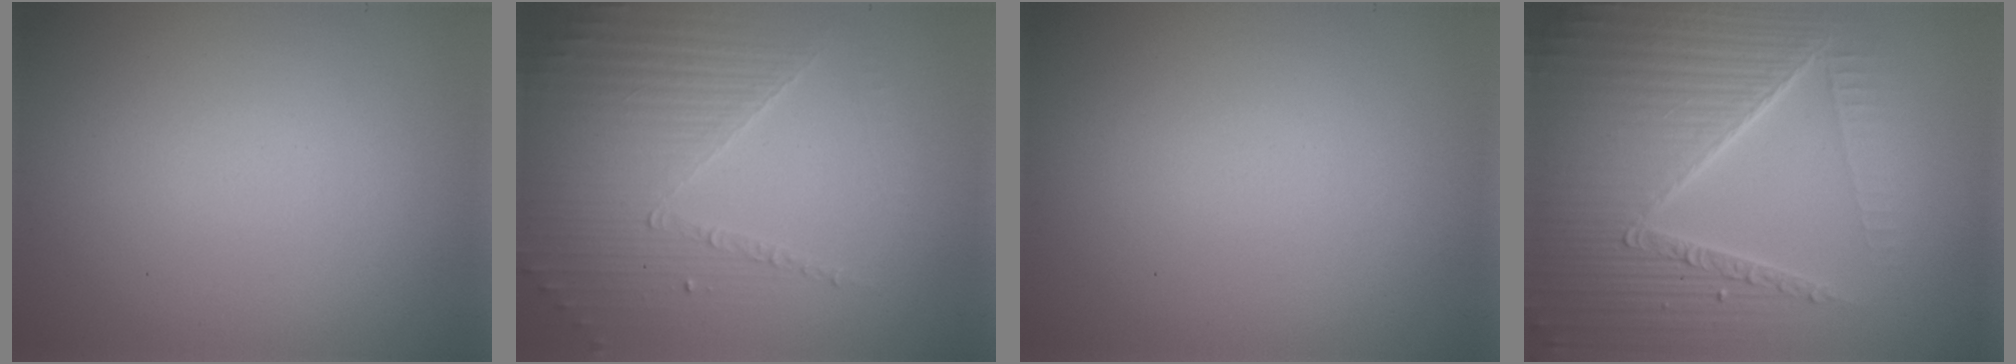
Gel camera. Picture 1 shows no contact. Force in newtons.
{"total": 3.6, "press": 3.3, "slide": 1.5}
{"total": 0.0}
{"total": 9.3, "press": 6.1, "slide": 6.9}